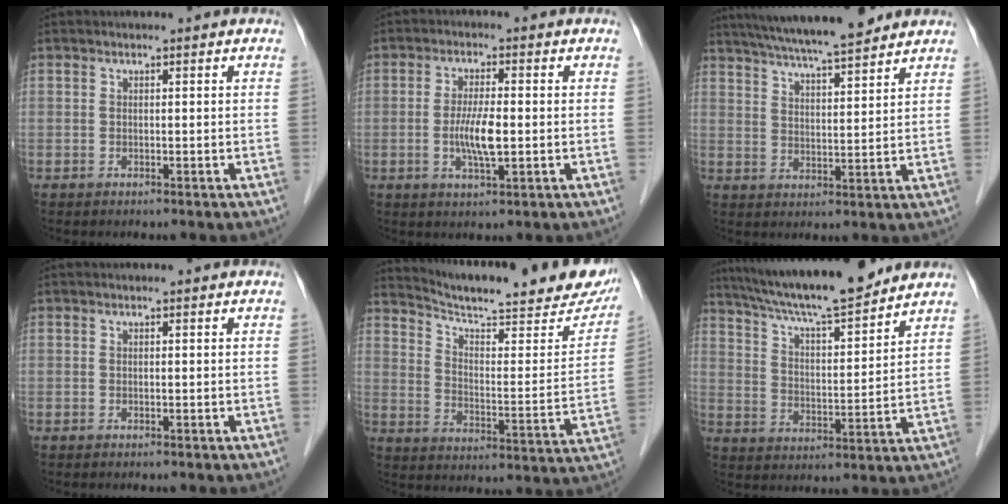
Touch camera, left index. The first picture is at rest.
{"total": 5.5, "force": [-0.8, 1.0, 5.4], "torque": [-0.111, -0.007, -0.014]}
{"total": 15.0, "force": [12.9, 1.6, 7.5], "torque": [-0.127, 0.023, 0.203]}
{"total": 0.0}
{"total": 24.9, "force": [22.0, 3.2, 11.1], "torque": [-0.165, -0.048, 0.290]}
{"total": 16.6, "force": [14.6, 1.4, 7.8], "torque": [-0.136, 0.011, 0.239]}